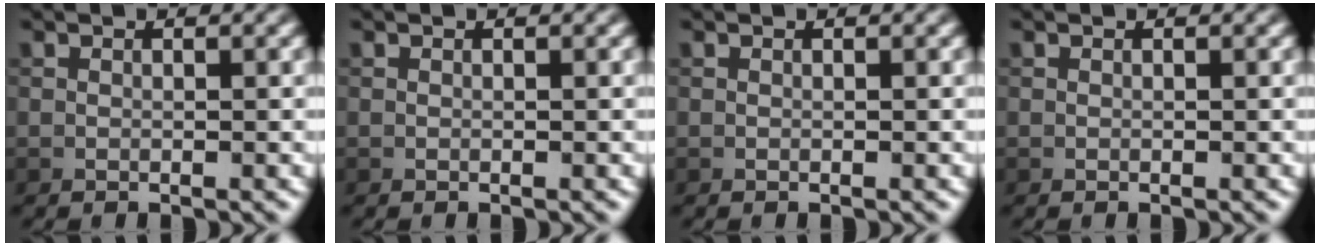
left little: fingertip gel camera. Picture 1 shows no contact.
{"total": 0.0}
{"total": 0.0}
{"total": 0.0}